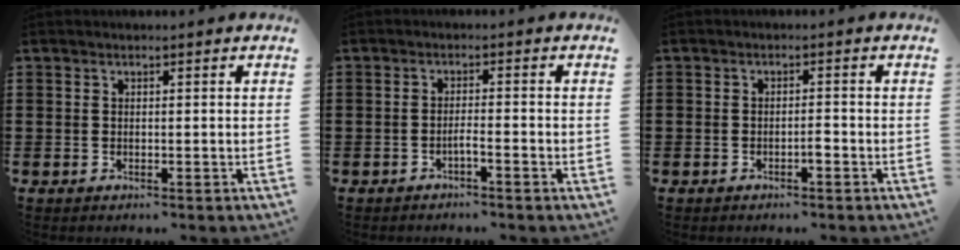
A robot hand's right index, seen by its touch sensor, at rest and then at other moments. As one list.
[{"total": 1.7, "force": [-1.2, -0.1, 1.2], "torque": [-0.021, -0.002, -0.022]}, {"total": 1.6, "force": [-1.0, 0.3, 1.3], "torque": [-0.026, -0.002, -0.018]}]